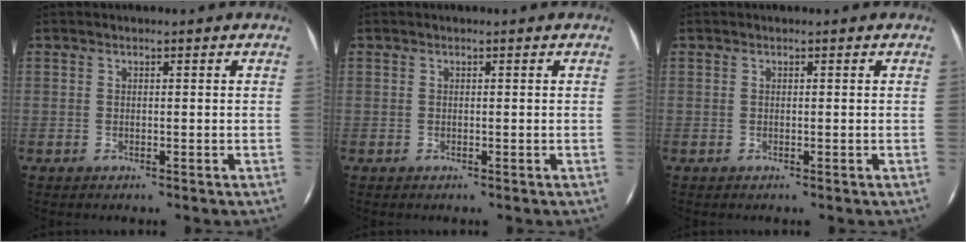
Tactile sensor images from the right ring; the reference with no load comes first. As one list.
[{"total": 0.0}, {"total": 0.0}]